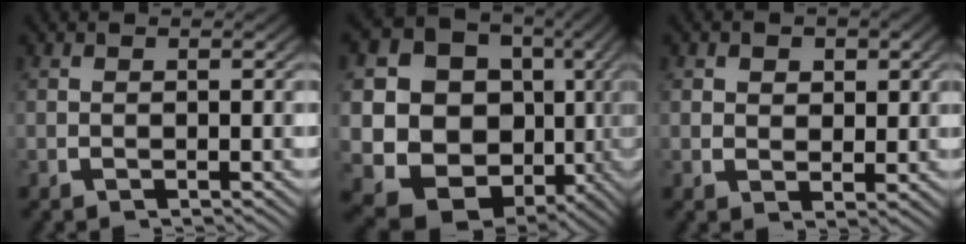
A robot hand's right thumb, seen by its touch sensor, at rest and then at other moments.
{"total": 20.4, "force": [-1.1, 16.2, 12.4], "torque": [-0.275, -0.071, -0.006]}
{"total": 2.0, "force": [0.8, 1.6, 1.0], "torque": [-0.007, -0.012, 0.022]}